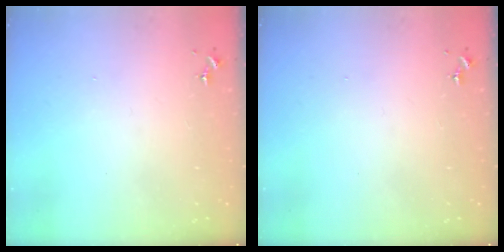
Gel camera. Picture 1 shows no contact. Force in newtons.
{"total": 0.0}